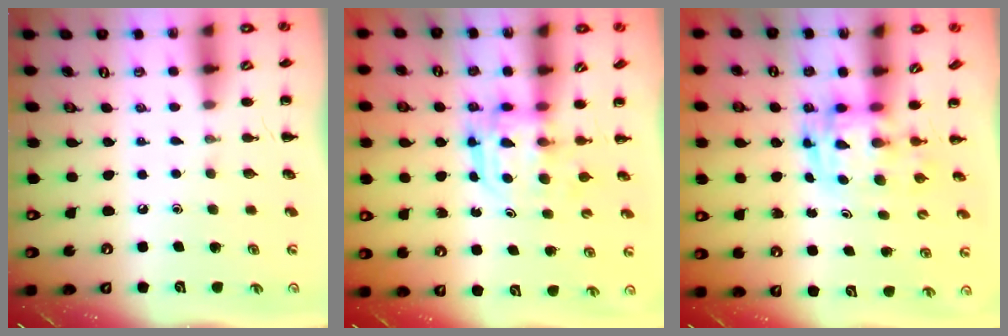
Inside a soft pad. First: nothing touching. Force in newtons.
{"total": 3.2, "press": 3.2, "slide": 0.2}
{"total": 2.8, "press": 2.7, "slide": 0.6}